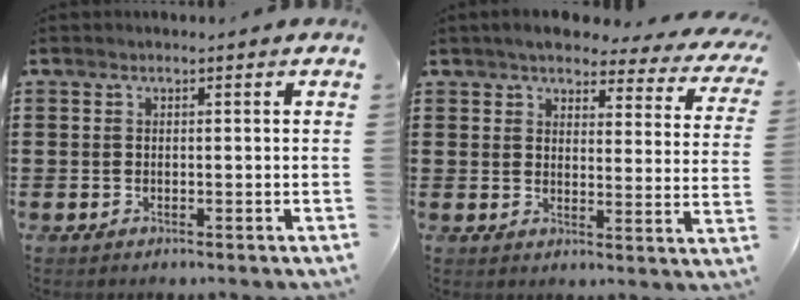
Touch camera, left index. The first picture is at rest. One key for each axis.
{"total": 4.8, "fx": 4.4, "fy": 0.8, "fz": 1.8, "tx": -0.050, "ty": -0.028, "tz": 0.073}